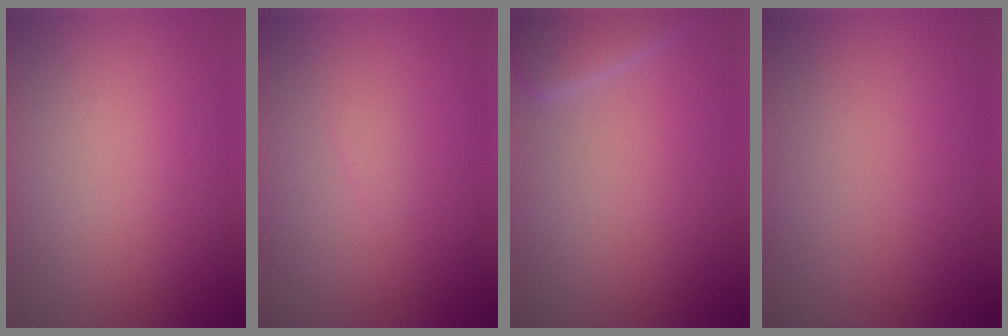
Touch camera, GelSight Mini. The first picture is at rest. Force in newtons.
{"total": 0.5, "press": 0.5, "slide": 0.1}
{"total": 2.8, "press": 2.8, "slide": 0.2}
{"total": 0.0}